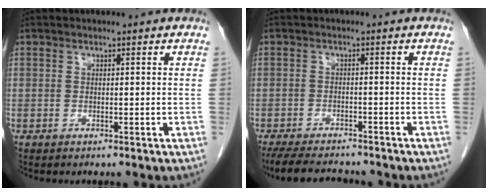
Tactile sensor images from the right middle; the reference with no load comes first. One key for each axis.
{"total": 8.7, "fx": -7.8, "fy": 1.8, "fz": 3.3, "tx": -0.057, "ty": -0.012, "tz": -0.120}